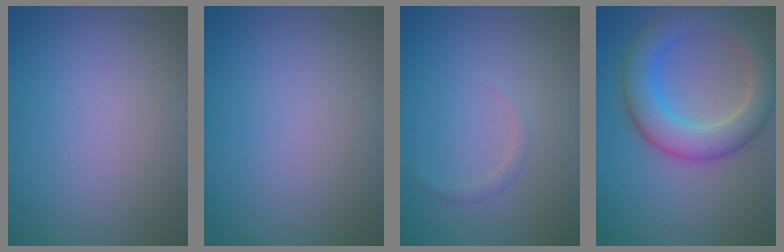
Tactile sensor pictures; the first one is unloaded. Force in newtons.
{"total": 0.0}
{"total": 0.7, "press": 0.7, "slide": 0.1}
{"total": 6.3, "press": 6.2, "slide": 0.6}